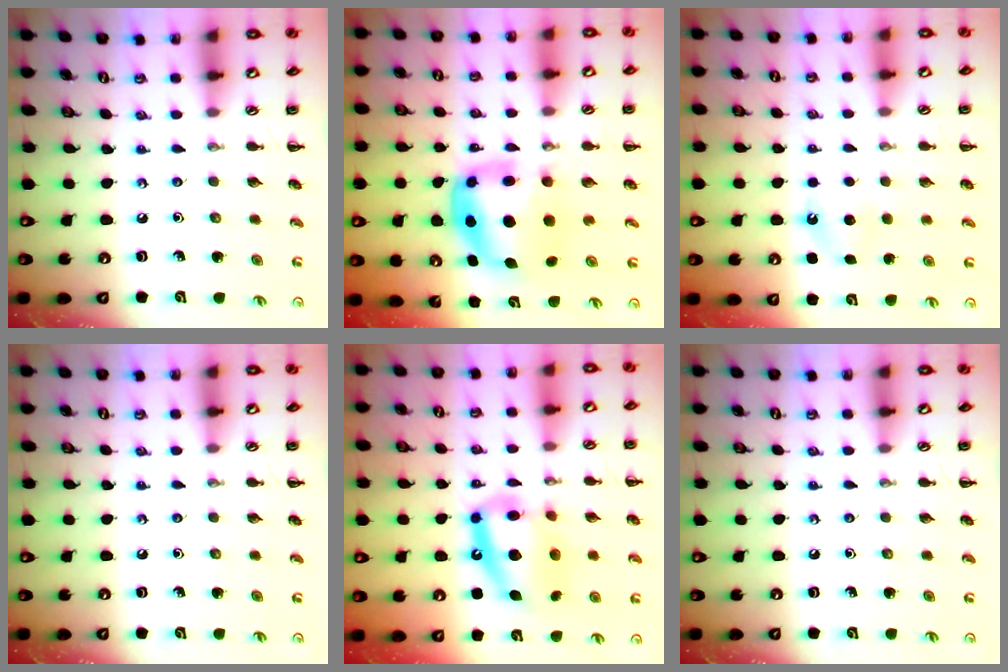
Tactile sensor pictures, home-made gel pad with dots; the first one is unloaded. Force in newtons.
{"total": 6.6, "press": 6.4, "slide": 1.5}
{"total": 5.1, "press": 4.9, "slide": 1.3}
{"total": 0.0}
{"total": 14.7, "press": 14.2, "slide": 3.6}
{"total": 0.0}